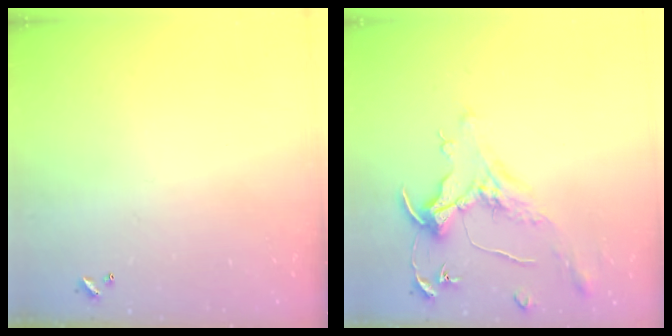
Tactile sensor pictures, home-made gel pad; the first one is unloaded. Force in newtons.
{"total": 1.6, "press": 1.4, "slide": 0.7}